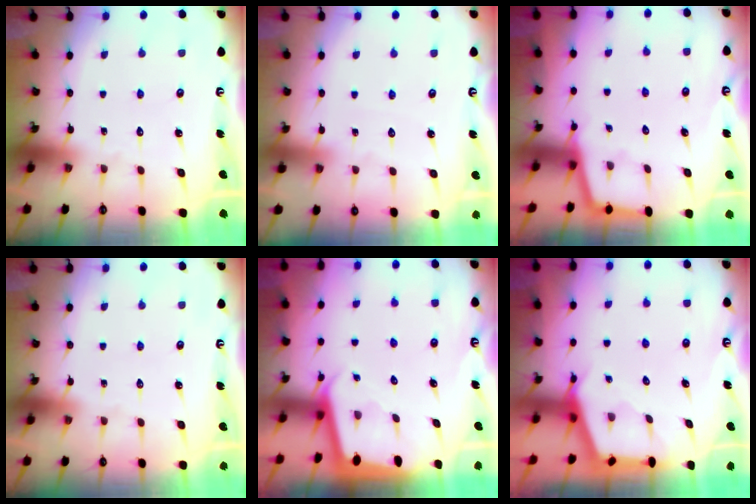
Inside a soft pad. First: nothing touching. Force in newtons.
{"total": 2.0, "press": 2.0, "slide": 0.3}
{"total": 2.1, "press": 2.1, "slide": 0.4}
{"total": 0.0}
{"total": 2.1, "press": 2.1, "slide": 0.1}
{"total": 2.9, "press": 2.8, "slide": 0.4}